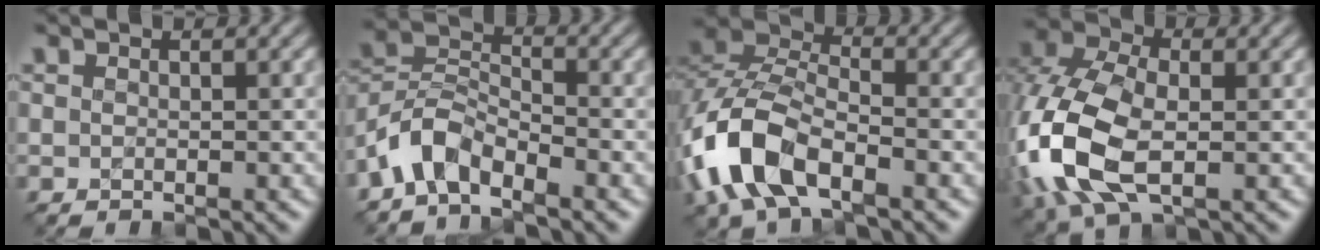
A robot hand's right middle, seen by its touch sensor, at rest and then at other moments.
{"total": 4.0, "force": [-3.1, 1.8, 1.8], "torque": [-0.034, 0.013, -0.071]}
{"total": 8.5, "force": [-3.8, 4.6, 6.0], "torque": [-0.141, 0.009, -0.086]}
{"total": 10.5, "force": [-2.2, 6.6, 7.9], "torque": [-0.217, -0.008, -0.051]}